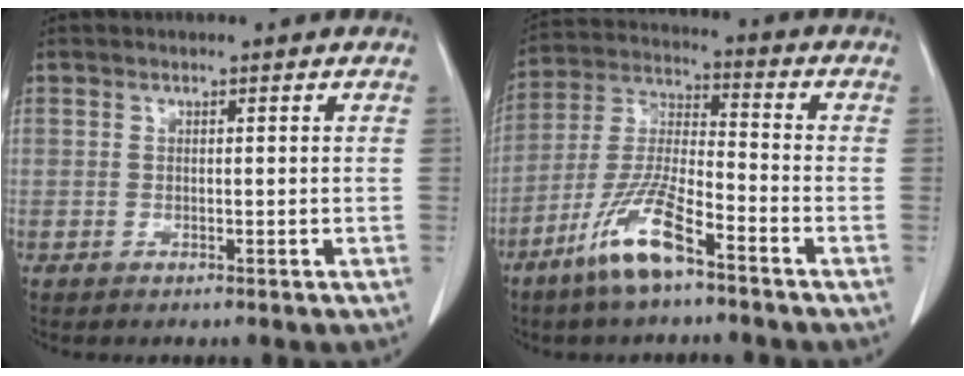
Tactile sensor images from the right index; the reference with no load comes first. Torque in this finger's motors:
{"motor_torque": [1.19, -0.94, 0.33, 0.10]}